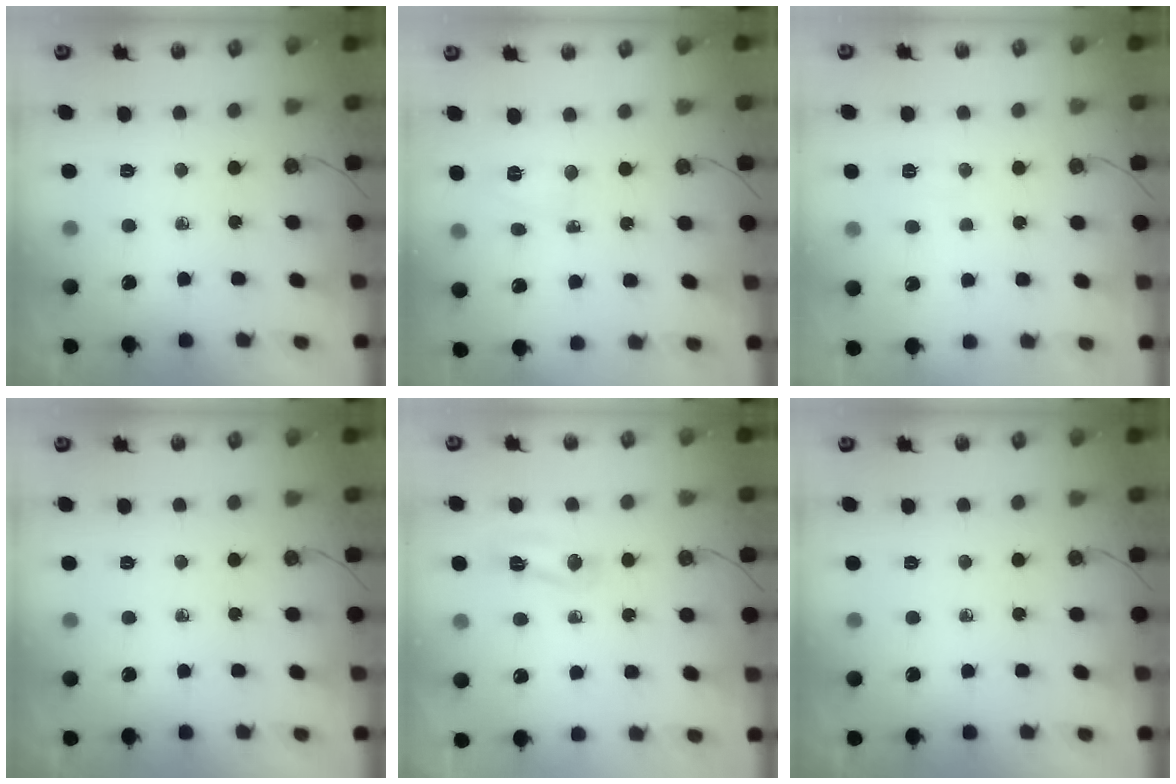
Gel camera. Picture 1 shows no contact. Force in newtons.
{"total": 7.2, "press": 3.5, "slide": 6.2}
{"total": 14.2, "press": 5.3, "slide": 13.2}
{"total": 0.0}
{"total": 5.3, "press": 5.3, "slide": 0.7}
{"total": 0.0}